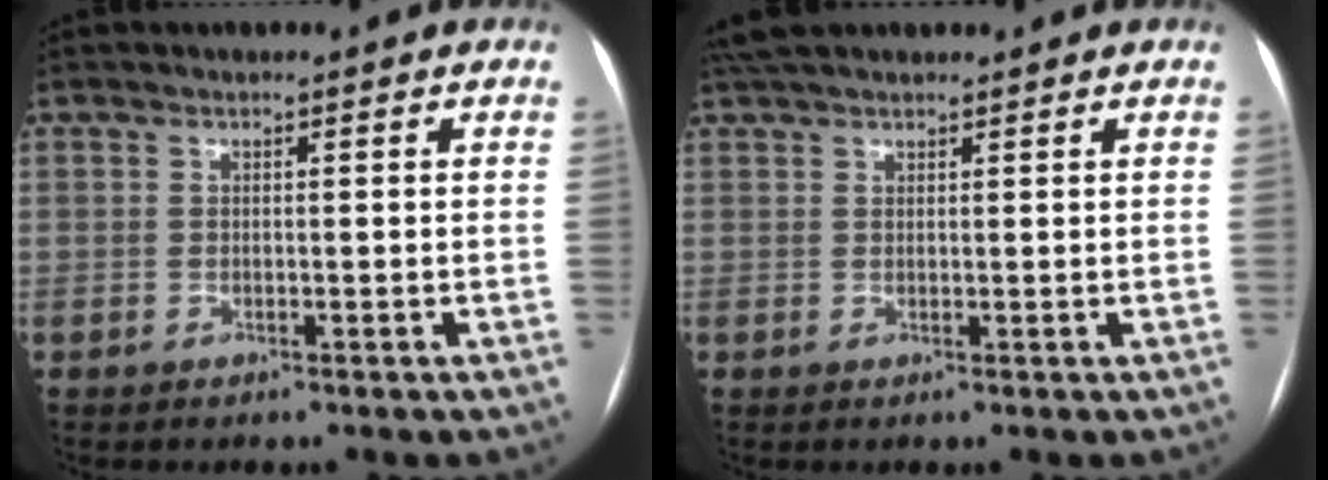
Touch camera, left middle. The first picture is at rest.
{"total": 4.8, "force": [4.1, 1.4, 2.0], "torque": [-0.034, 0.039, 0.073]}